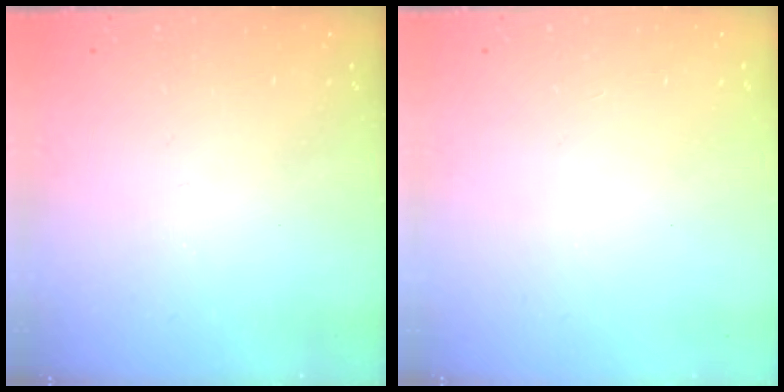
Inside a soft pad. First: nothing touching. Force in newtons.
{"total": 0.0}